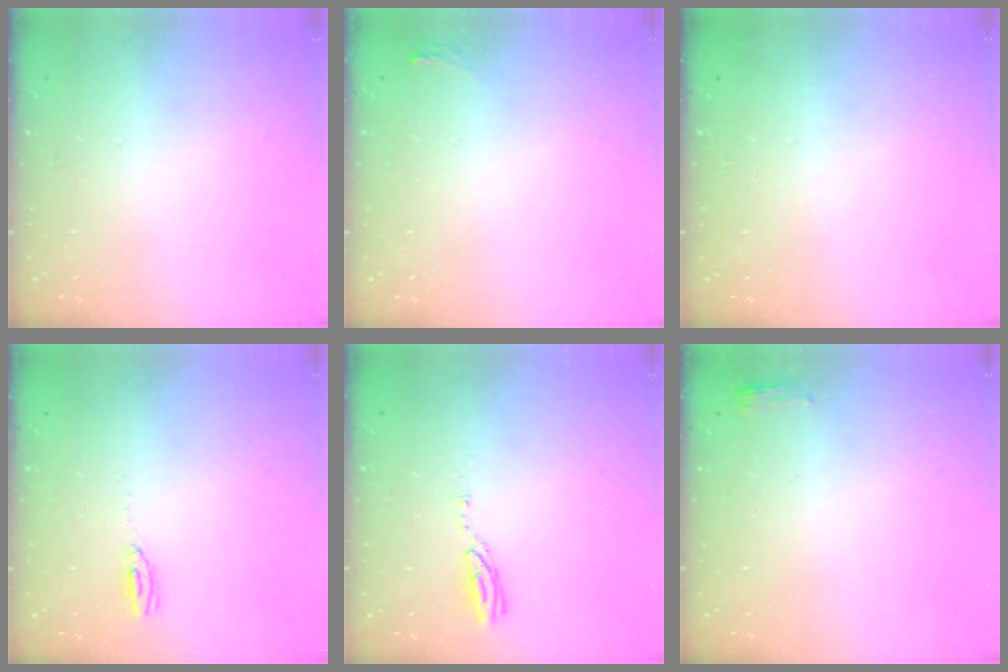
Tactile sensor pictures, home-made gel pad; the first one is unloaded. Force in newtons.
{"total": 3.4, "press": 3.2, "slide": 1.1}
{"total": 2.5, "press": 2.4, "slide": 0.8}
{"total": 3.7, "press": 3.3, "slide": 1.7}
{"total": 3.6, "press": 3.6, "slide": 0.3}
{"total": 2.8, "press": 2.6, "slide": 1.1}